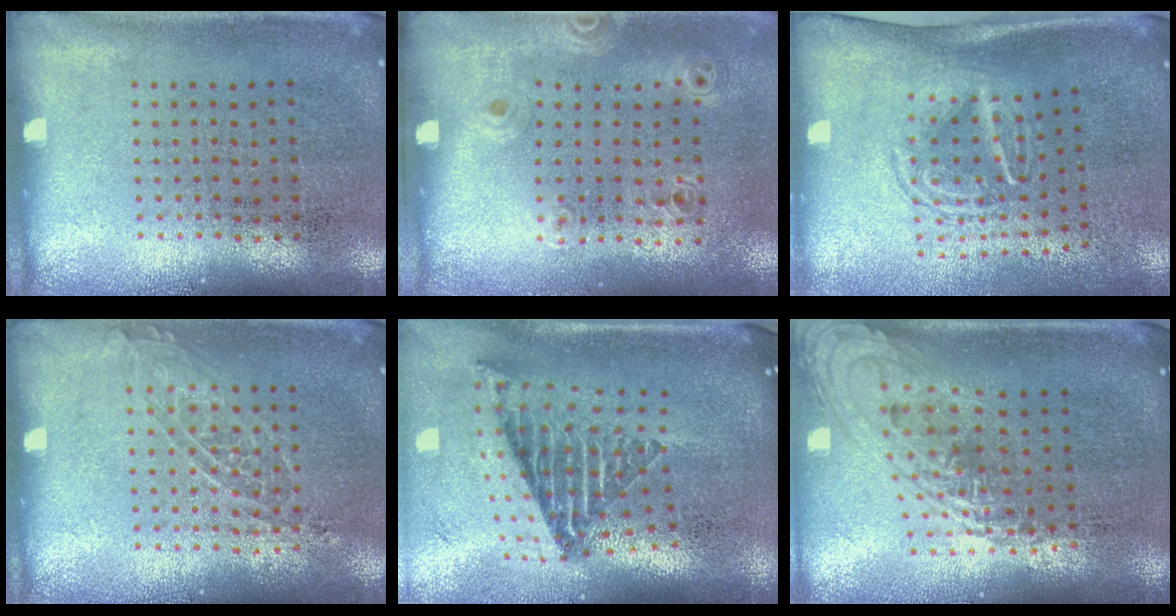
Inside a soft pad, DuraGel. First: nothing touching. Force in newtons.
{"total": 1.1, "press": 0.9, "slide": 0.6}
{"total": 1.7, "press": 1.2, "slide": 1.2}
{"total": 1.2, "press": 1.1, "slide": 0.5}
{"total": 2.6, "press": 1.7, "slide": 2.0}
{"total": 1.8, "press": 1.3, "slide": 1.2}